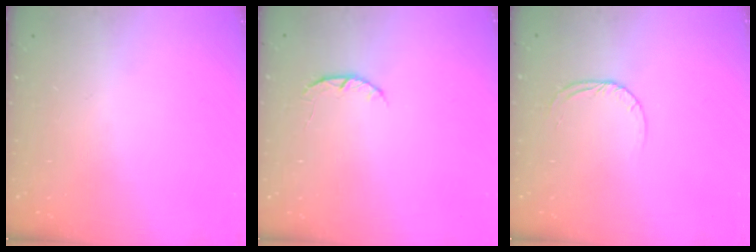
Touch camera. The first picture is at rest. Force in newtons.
{"total": 3.7, "press": 3.7, "slide": 0.6}
{"total": 3.2, "press": 3.2, "slide": 0.3}